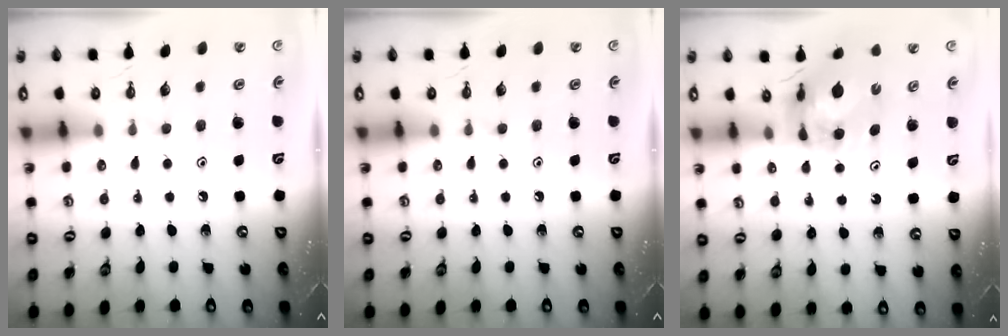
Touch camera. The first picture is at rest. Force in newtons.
{"total": 0.0}
{"total": 8.4, "press": 8.4, "slide": 0.9}